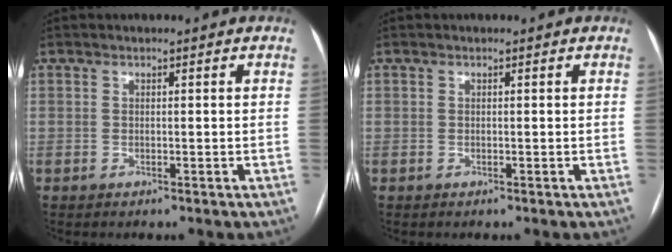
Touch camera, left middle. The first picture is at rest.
{"total": 0.0}